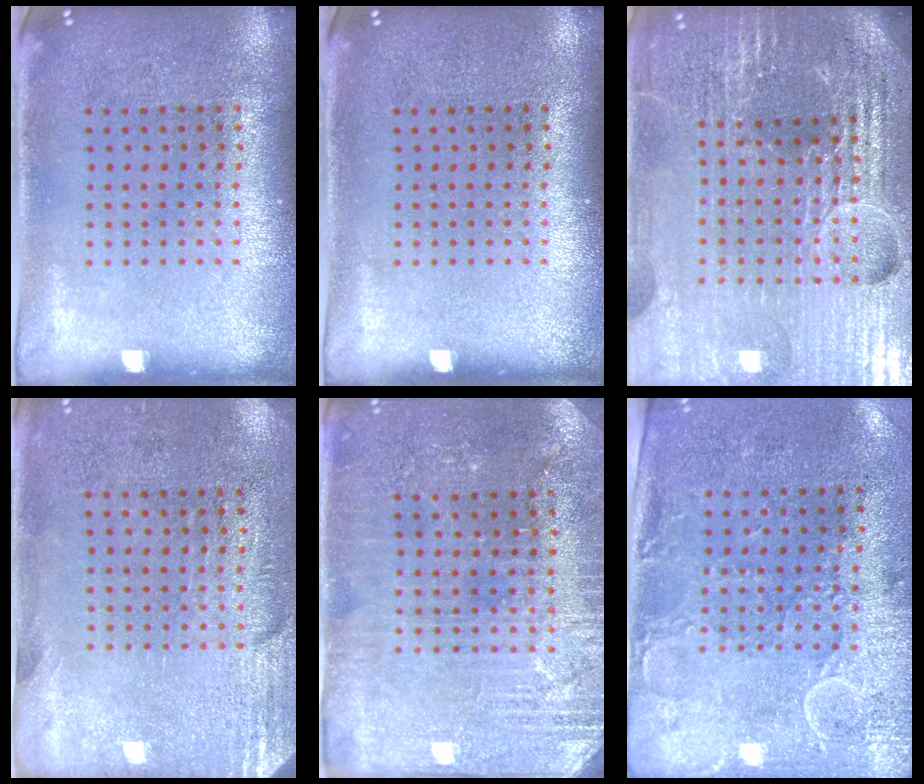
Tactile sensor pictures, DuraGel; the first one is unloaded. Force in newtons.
{"total": 0.0}
{"total": 6.3, "press": 5.6, "slide": 3.0}
{"total": 2.8, "press": 2.4, "slide": 1.5}
{"total": 3.0, "press": 2.9, "slide": 0.5}
{"total": 2.9, "press": 2.4, "slide": 1.7}